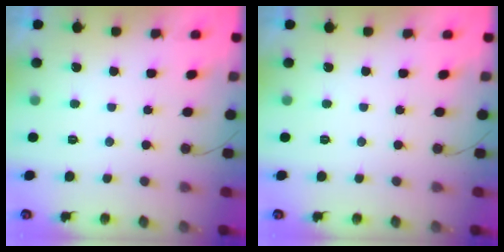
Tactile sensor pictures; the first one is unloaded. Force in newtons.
{"total": 0.0}